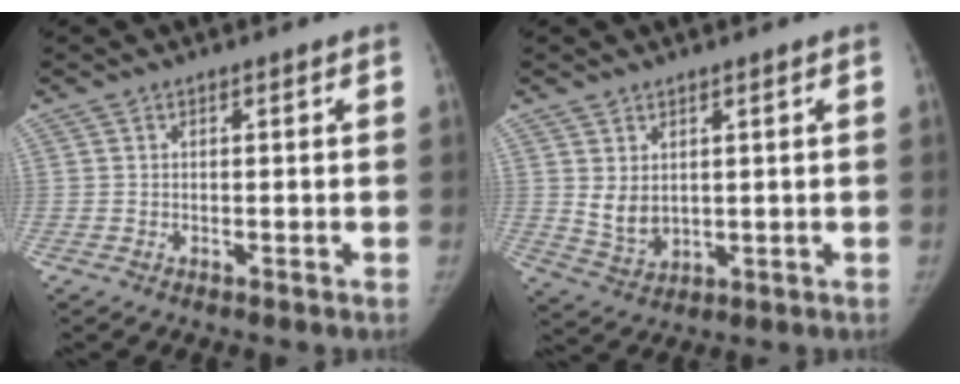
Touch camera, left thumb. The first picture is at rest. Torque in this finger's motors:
{"motor_torque": [0.49, 0.53, 0.79, -0.67, 0.11]}